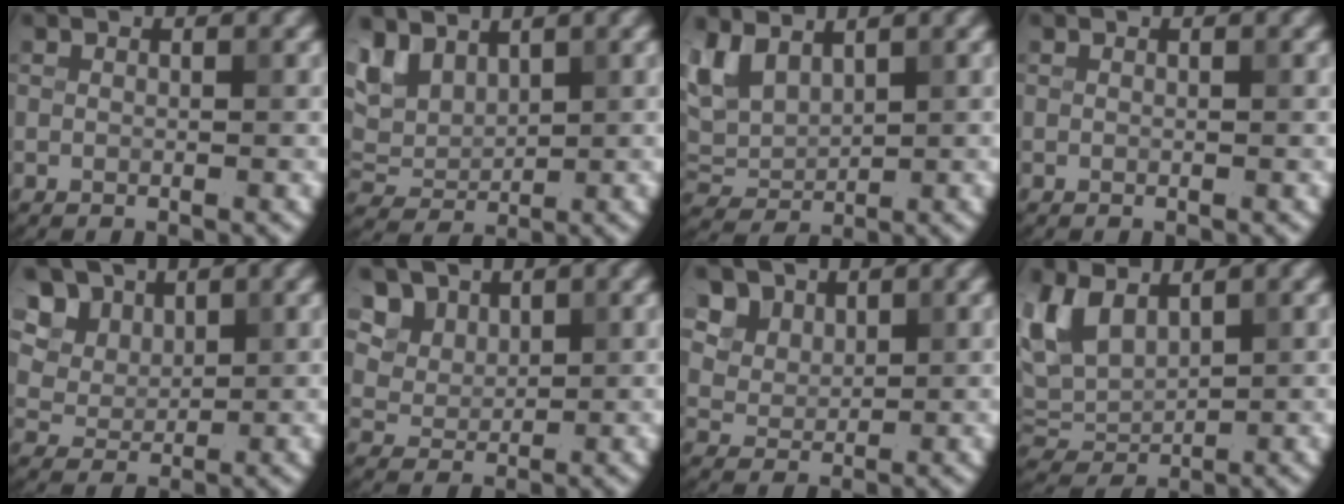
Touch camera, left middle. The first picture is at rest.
{"total": 4.7, "force": [2.9, 2.8, 2.4], "torque": [-0.061, 0.004, 0.053]}
{"total": 4.2, "force": [2.3, 2.5, 2.4], "torque": [-0.059, 0.004, 0.048]}
{"total": 0.0}
{"total": 8.4, "force": [4.7, 5.8, 3.7], "torque": [-0.096, 0.011, 0.079]}
{"total": 6.5, "force": [3.9, 4.5, 2.6], "torque": [-0.072, -0.003, 0.076]}
{"total": 6.2, "force": [3.8, 4.2, 2.4], "torque": [-0.070, -0.003, 0.077]}
{"total": 5.0, "force": [2.3, 3.1, 3.2], "torque": [-0.078, 0.002, 0.046]}